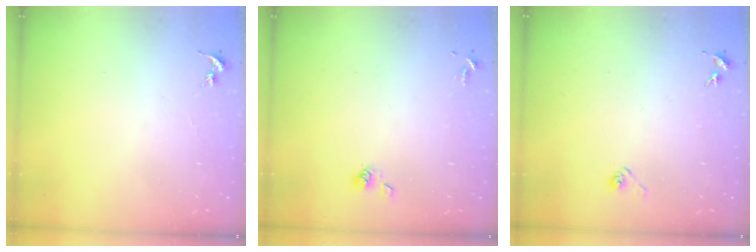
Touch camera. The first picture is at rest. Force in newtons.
{"total": 4.6, "press": 4.1, "slide": 2.2}
{"total": 2.9, "press": 2.8, "slide": 0.8}